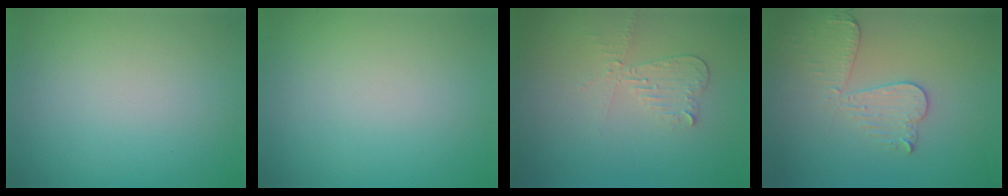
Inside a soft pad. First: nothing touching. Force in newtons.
{"total": 0.0}
{"total": 2.1, "press": 2.1, "slide": 0.4}
{"total": 3.3, "press": 2.9, "slide": 1.4}